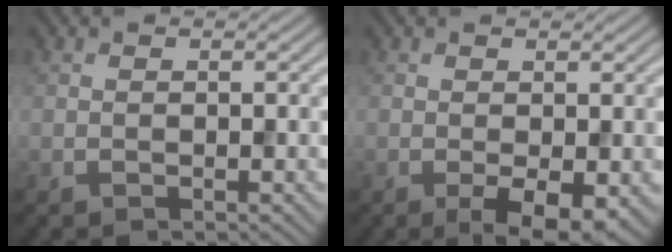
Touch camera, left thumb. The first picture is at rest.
{"total": 3.8, "force": [-1.1, 1.4, 3.3], "torque": [-0.054, -0.011, -0.016]}